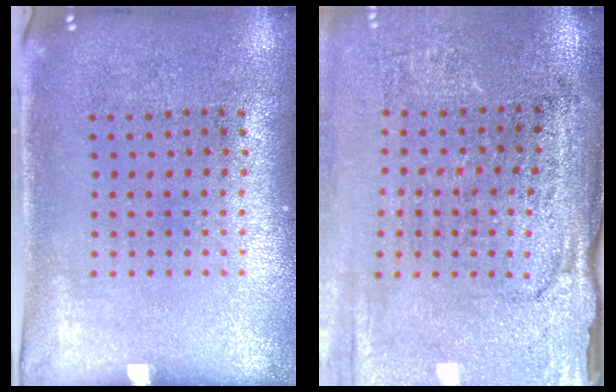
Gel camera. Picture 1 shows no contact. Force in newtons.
{"total": 4.2, "press": 3.6, "slide": 2.1}